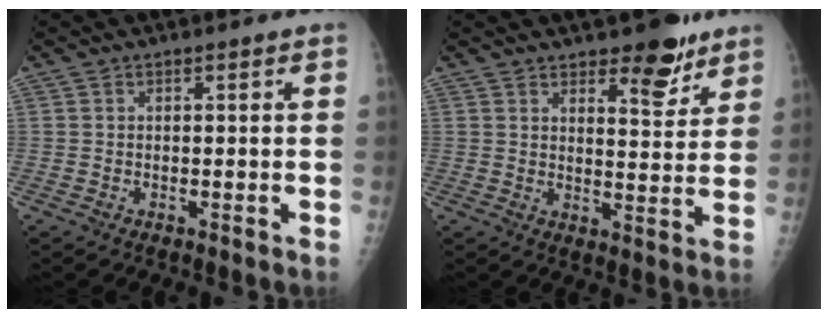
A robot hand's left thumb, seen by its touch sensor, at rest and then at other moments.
{"total": 8.4, "force": [5.8, 3.2, 5.0], "torque": [-0.040, -0.039, 0.082]}